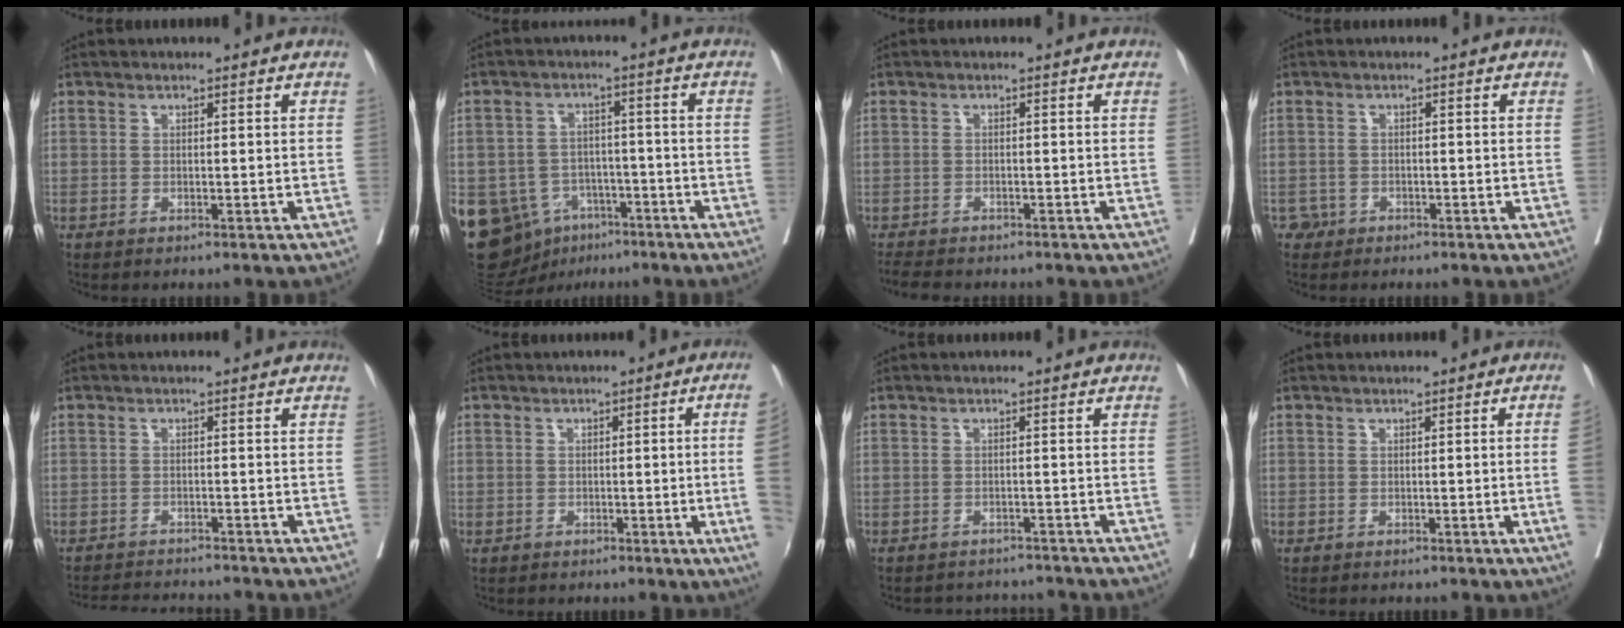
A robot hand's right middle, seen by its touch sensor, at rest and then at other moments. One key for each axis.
{"total": 17.4, "fx": -8.1, "fy": 13.5, "fz": 7.4, "tx": -0.182, "ty": 0.017, "tz": -0.111}
{"total": 4.6, "fx": -4.0, "fy": 1.8, "fz": 1.5, "tx": -0.026, "ty": -0.011, "tz": -0.060}
{"total": 1.2, "fx": -0.9, "fy": 0.7, "fz": -0.2, "tx": 0.004, "ty": 0.006, "tz": -0.019}
{"total": 6.7, "fx": -6.5, "fy": 0.2, "fz": 1.4, "tx": -0.018, "ty": -0.007, "tz": -0.100}
{"total": 7.8, "fx": -1.1, "fy": -1.3, "fz": 7.6, "tx": -0.082, "ty": -0.005, "tz": -0.014}
{"total": 5.2, "fx": -5.1, "fy": 1.3, "fz": -0.1, "tx": 0.004, "ty": 0.004, "tz": -0.061}
{"total": 3.1, "fx": -0.6, "fy": -0.9, "fz": 2.9, "tx": -0.036, "ty": -0.003, "tz": -0.006}